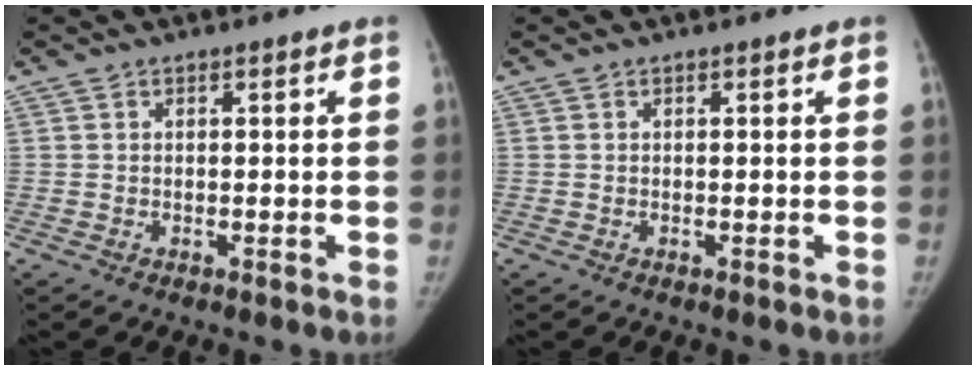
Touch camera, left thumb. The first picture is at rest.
{"total": 0.0}